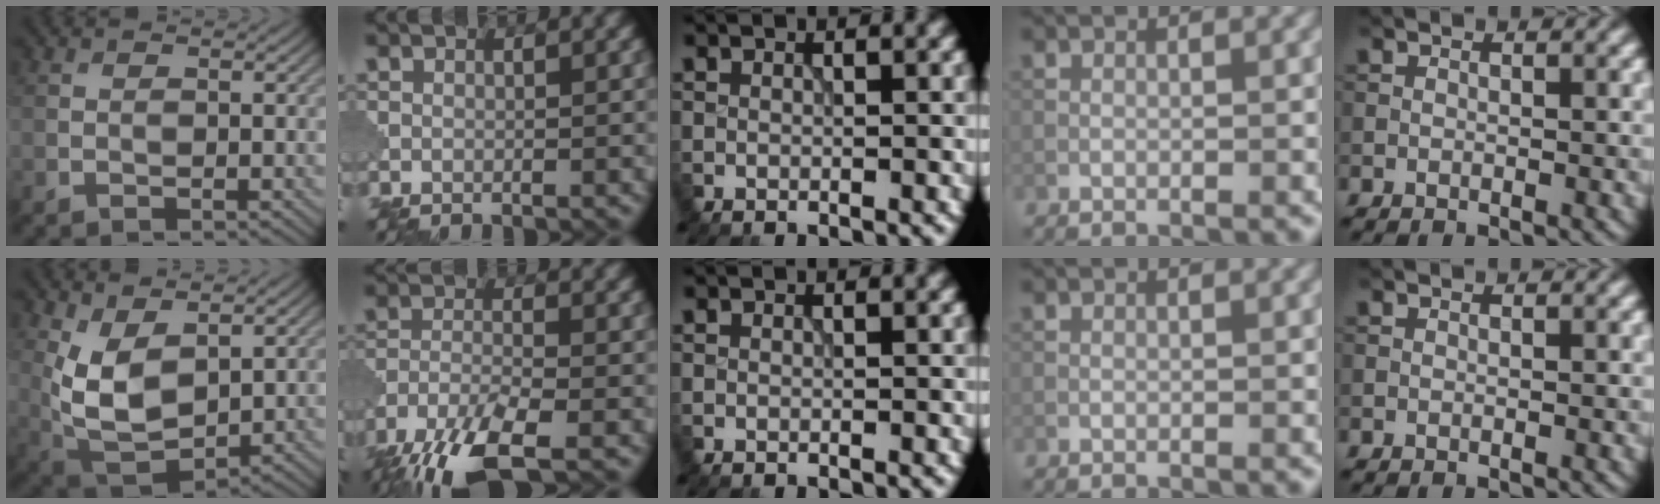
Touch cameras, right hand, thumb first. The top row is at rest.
{"thumb": {"total": 8.9, "force": [2.1, 5.1, 7.0], "torque": [-0.177, -0.007, 0.042]}, "index": {"total": 8.0, "force": [-5.8, 1.9, 5.2], "torque": [-0.104, -0.013, -0.115]}}